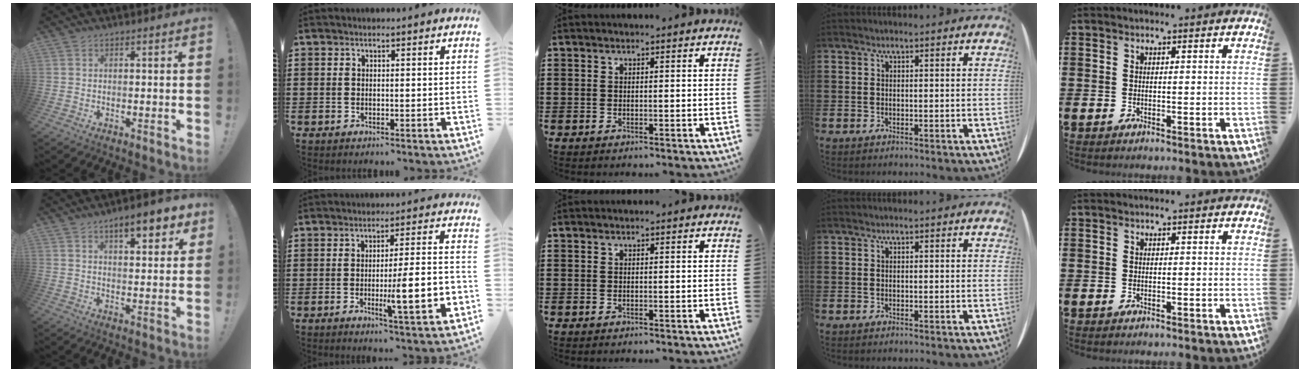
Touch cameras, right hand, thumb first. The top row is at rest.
{"thumb": {"total": 8.8, "force": [5.5, 2.4, 6.5], "torque": [-0.084, -0.027, 0.090]}, "index": {"total": 10.6, "force": [-2.6, 1.5, 10.2], "torque": [-0.156, -0.013, -0.045]}}